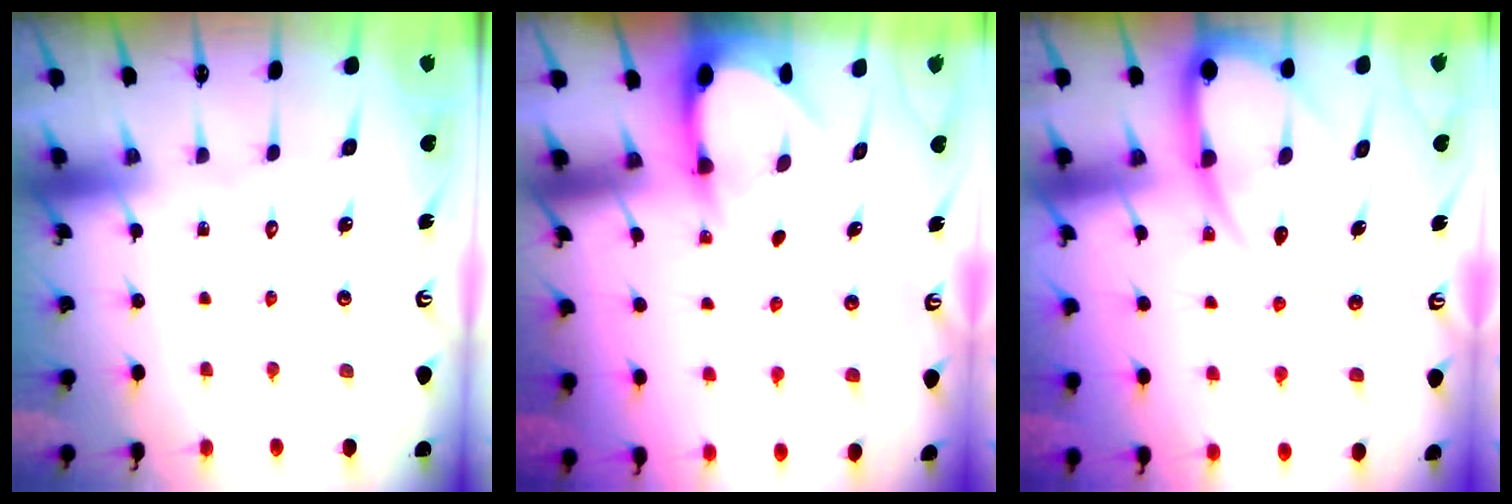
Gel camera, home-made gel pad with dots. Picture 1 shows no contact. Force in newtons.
{"total": 2.9, "press": 2.9, "slide": 0.3}
{"total": 10.4, "press": 10.4, "slide": 1.1}